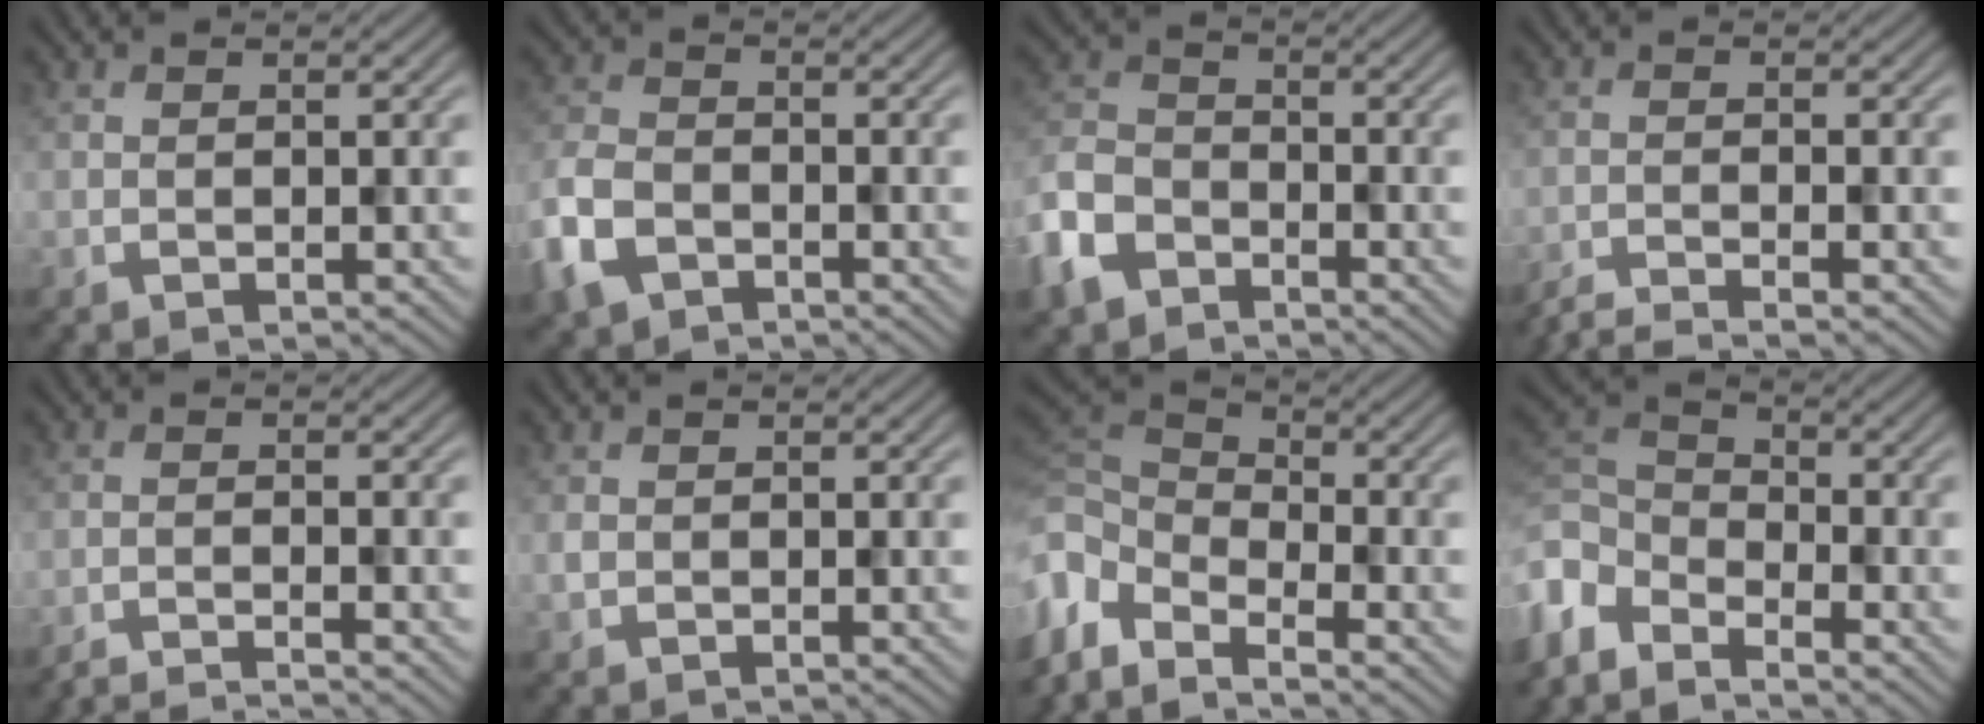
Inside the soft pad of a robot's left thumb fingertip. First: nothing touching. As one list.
[{"total": 6.6, "force": [-3.7, 4.1, 3.6], "torque": [-0.099, -0.006, -0.084]}, {"total": 8.2, "force": [-5.3, 4.9, 3.8], "torque": [-0.105, -0.010, -0.126]}, {"total": 3.8, "force": [-3.1, 0.3, 2.2], "torque": [-0.035, -0.002, -0.070]}, {"total": 3.5, "force": [-3.0, 0.1, 1.8], "torque": [-0.025, 0.002, -0.065]}, {"total": 0.9, "force": [0.0, 0.7, 0.5], "torque": [-0.014, -0.001, 0.001]}, {"total": 6.6, "force": [-3.9, 3.2, 4.2], "torque": [-0.106, -0.013, -0.092]}, {"total": 6.1, "force": [-4.6, 2.9, 2.8], "torque": [-0.073, -0.004, -0.113]}]